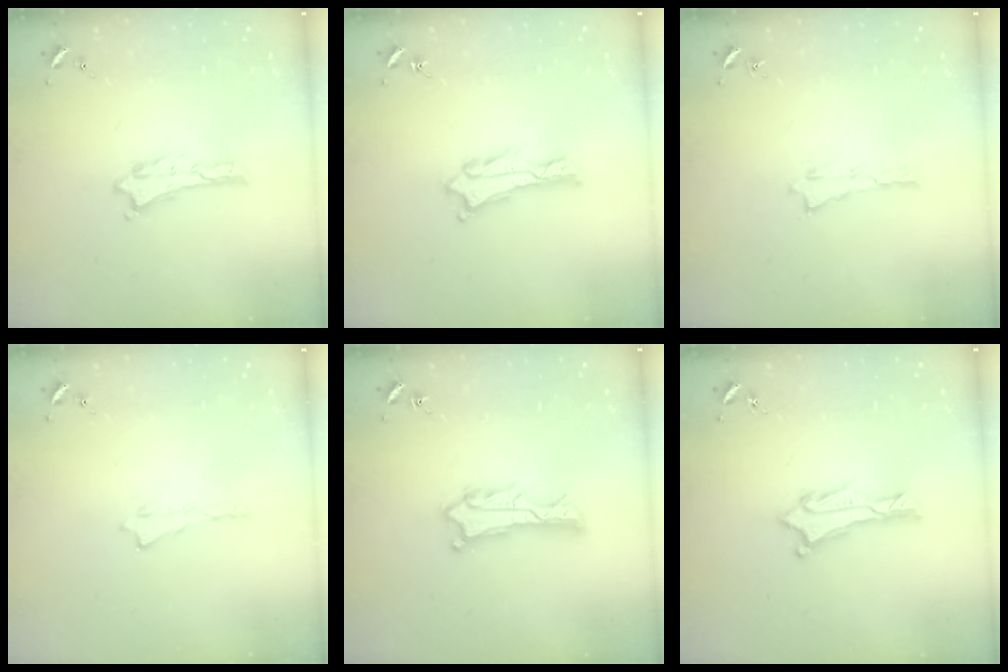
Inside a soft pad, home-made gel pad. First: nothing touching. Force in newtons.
{"total": 1.1, "press": 1.1, "slide": 0.2}
{"total": 0.0}
{"total": 0.0}
{"total": 2.2, "press": 2.2, "slide": 0.2}
{"total": 0.9, "press": 0.8, "slide": 0.1}